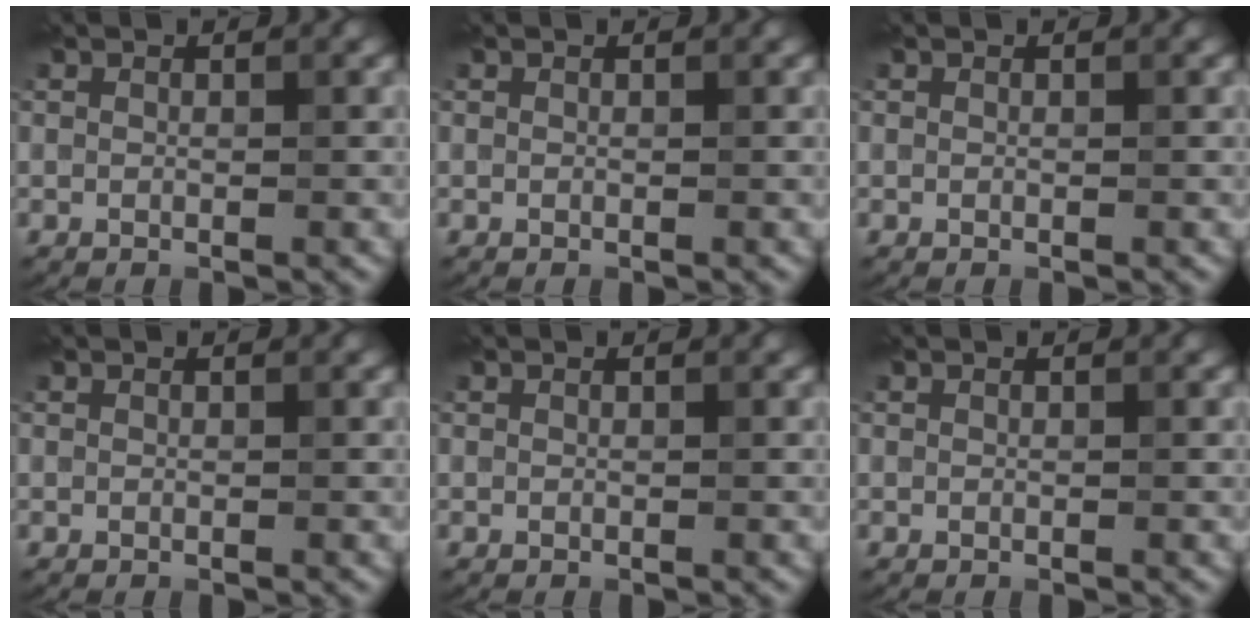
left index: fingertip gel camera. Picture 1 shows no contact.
{"total": 0.0}
{"total": 0.0}
{"total": 0.0}
{"total": 0.0}
{"total": 0.0}